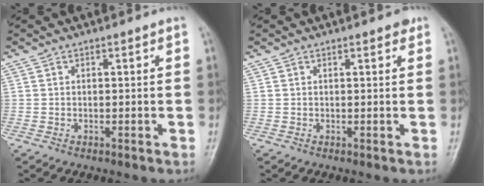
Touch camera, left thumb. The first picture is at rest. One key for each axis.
{"total": 1.2, "fx": 0.8, "fy": 0.5, "fz": 0.7, "tx": -0.008, "ty": -0.002, "tz": 0.007}